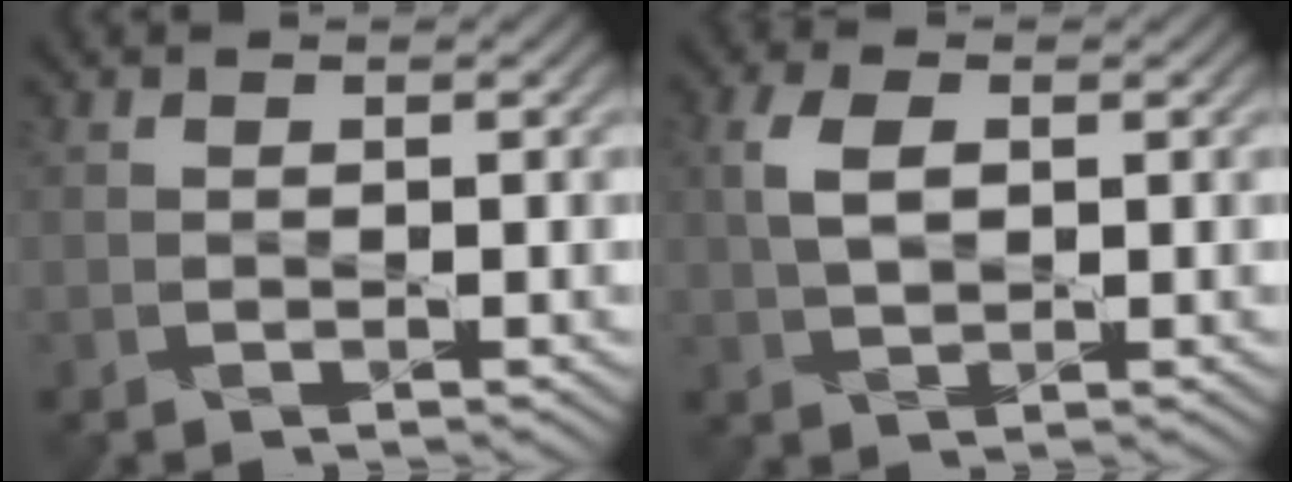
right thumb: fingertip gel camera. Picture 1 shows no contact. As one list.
[{"total": 3.7, "force": [1.1, 2.0, 3.0], "torque": [-0.075, 0.006, 0.018]}]